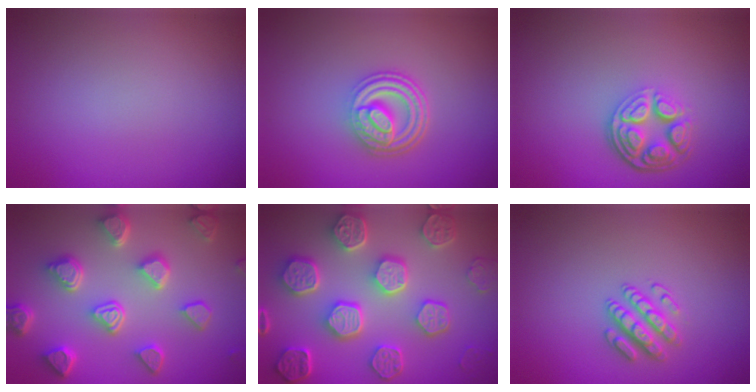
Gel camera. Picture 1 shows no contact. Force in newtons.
{"total": 4.9, "press": 3.6, "slide": 3.3}
{"total": 4.6, "press": 3.4, "slide": 3.1}
{"total": 6.6, "press": 5.3, "slide": 4.0}
{"total": 8.4, "press": 6.5, "slide": 5.3}
{"total": 2.7, "press": 2.5, "slide": 1.0}